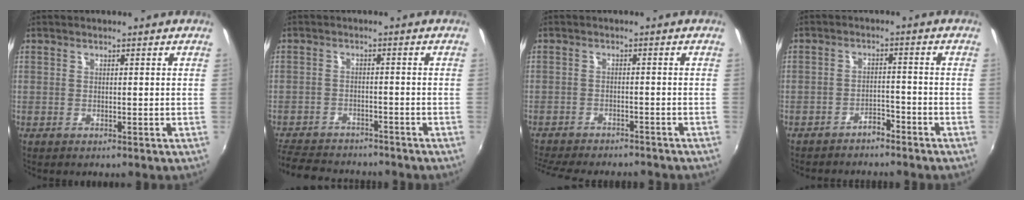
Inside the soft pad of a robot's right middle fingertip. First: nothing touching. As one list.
[{"total": 12.1, "force": [-10.6, 4.2, 4.0], "torque": [-0.111, -0.002, -0.166]}, {"total": 12.9, "force": [-11.3, 3.2, 5.1], "torque": [-0.121, -0.022, -0.167]}, {"total": 4.3, "force": [-3.8, 1.4, 1.2], "torque": [-0.037, 0.006, -0.056]}]